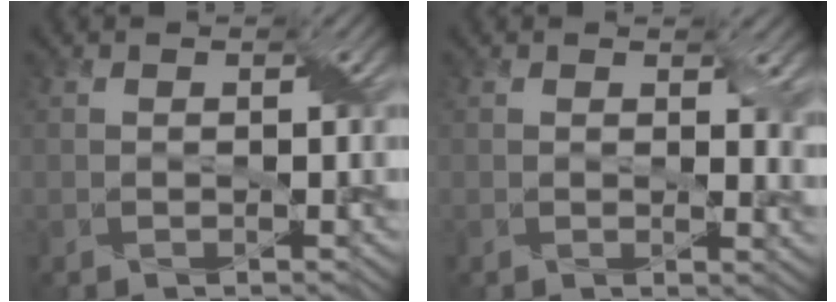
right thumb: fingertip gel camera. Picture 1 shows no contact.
{"total": 3.3, "force": [1.0, 1.8, 2.6], "torque": [-0.033, -0.009, 0.018]}